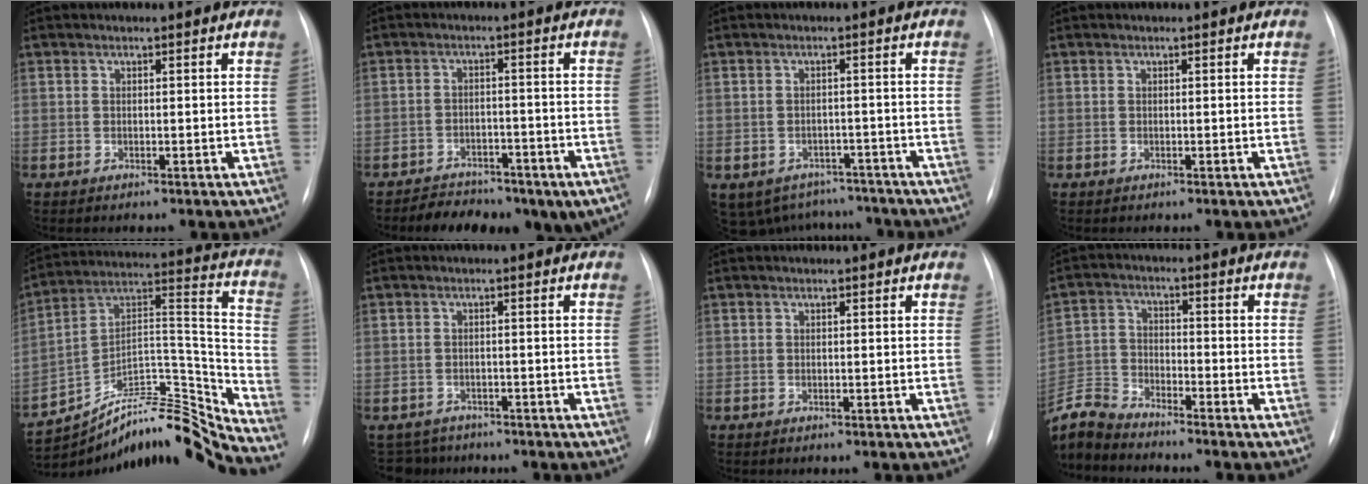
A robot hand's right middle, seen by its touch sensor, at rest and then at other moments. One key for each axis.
{"total": 11.4, "fx": -8.2, "fy": 5.5, "fz": 5.6, "tx": -0.073, "ty": 0.016, "tz": -0.116}
{"total": 9.7, "fx": -7.9, "fy": 5.6, "fz": 1.3, "tx": -0.023, "ty": 0.021, "tz": -0.093}
{"total": 0.0}
{"total": 17.6, "fx": -17.1, "fy": -0.6, "fz": 4.1, "tx": -0.056, "ty": 0.070, "tz": -0.283}
{"total": 3.9, "fx": -3.3, "fy": 1.9, "fz": -0.8, "tx": 0.013, "ty": 0.002, "tz": -0.055}
{"total": 0.0}
{"total": 8.9, "fx": -8.8, "fy": 0.8, "fz": 1.1, "tx": -0.034, "ty": 0.003, "tz": -0.179}